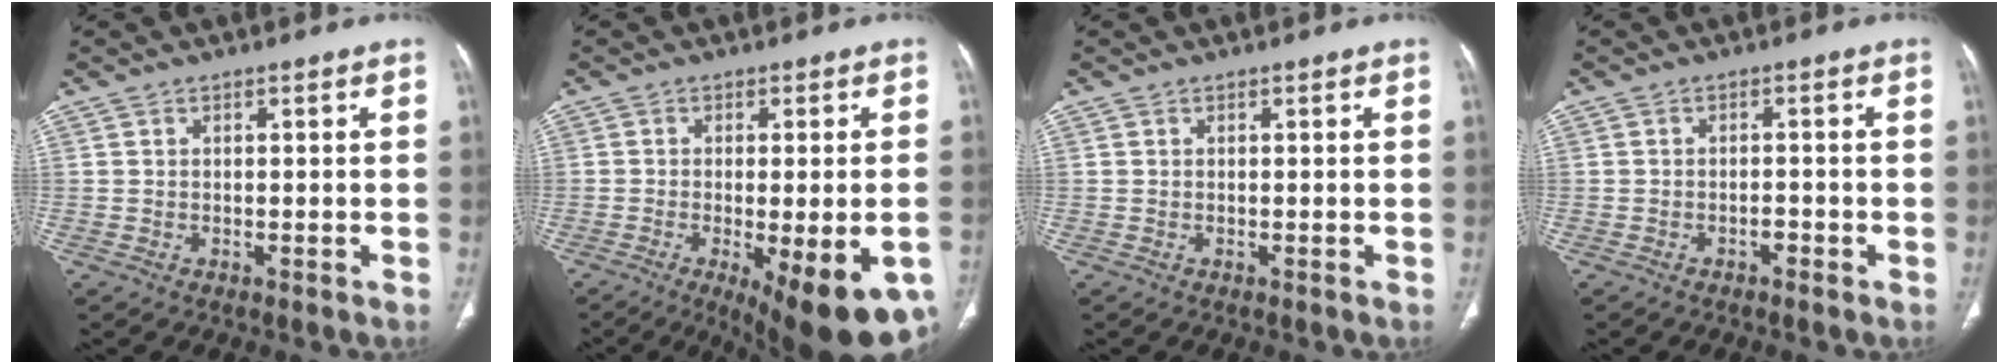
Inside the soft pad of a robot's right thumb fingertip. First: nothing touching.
{"total": 17.7, "force": [-7.5, 5.9, 14.9], "torque": [-0.168, -0.011, -0.094]}
{"total": 0.0}
{"total": 1.5, "force": [-1.0, 0.8, 0.7], "torque": [-0.011, 0.008, -0.016]}